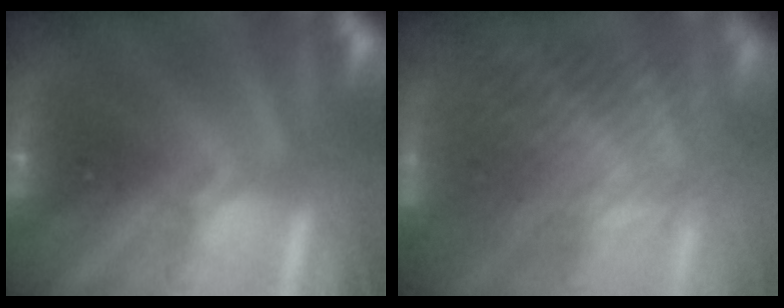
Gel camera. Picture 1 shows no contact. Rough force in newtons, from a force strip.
{"total": 4.4}